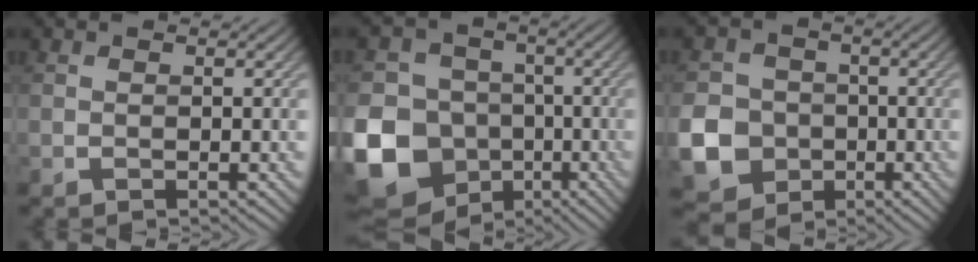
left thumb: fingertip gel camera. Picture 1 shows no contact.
{"total": 18.3, "force": [-6.6, 15.8, 6.7], "torque": [-0.201, -0.052, -0.134]}
{"total": 11.7, "force": [-3.5, 10.5, 3.7], "torque": [-0.133, -0.052, -0.082]}